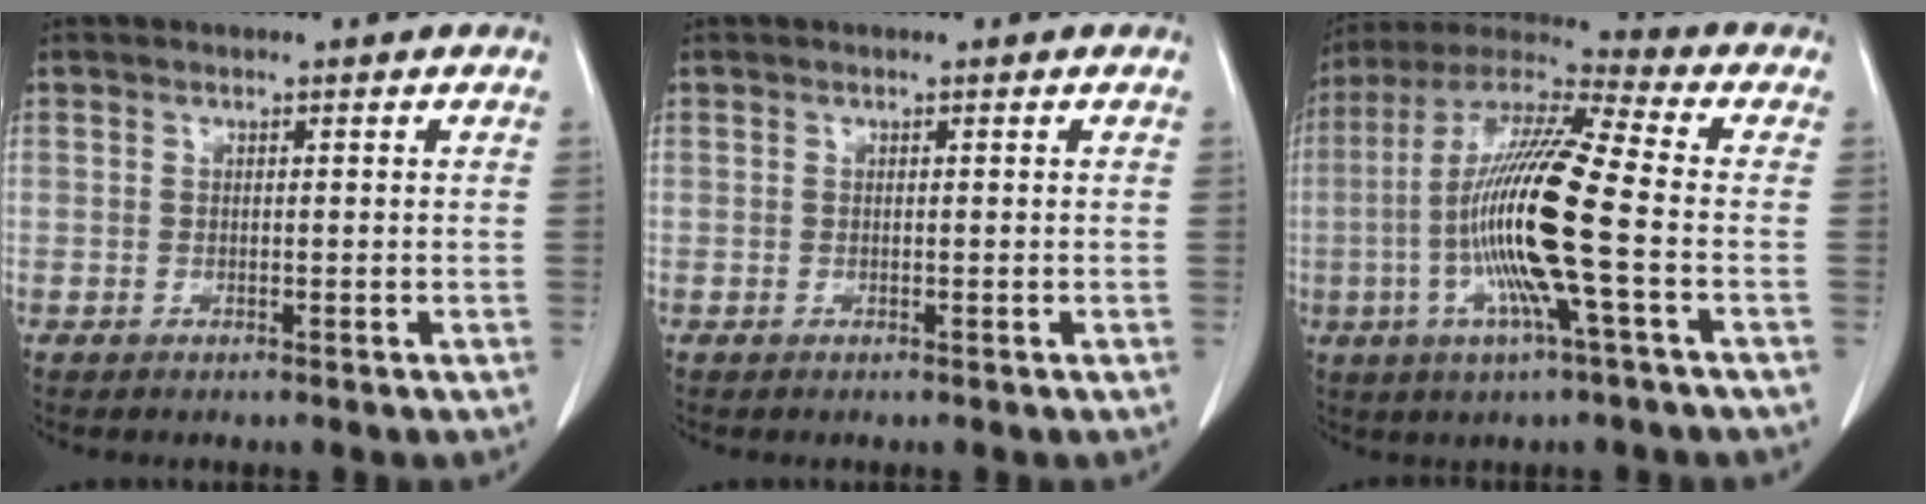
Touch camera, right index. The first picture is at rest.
{"total": 0.0}
{"total": 16.8, "force": [-3.0, 0.4, 16.5], "torque": [-0.330, -0.004, -0.068]}